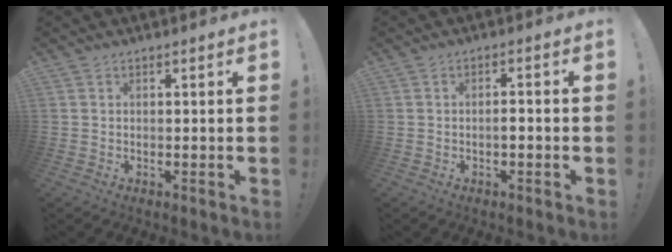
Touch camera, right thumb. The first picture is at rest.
{"total": 2.3, "force": [-1.1, 0.5, 2.0], "torque": [-0.035, 0.005, -0.020]}